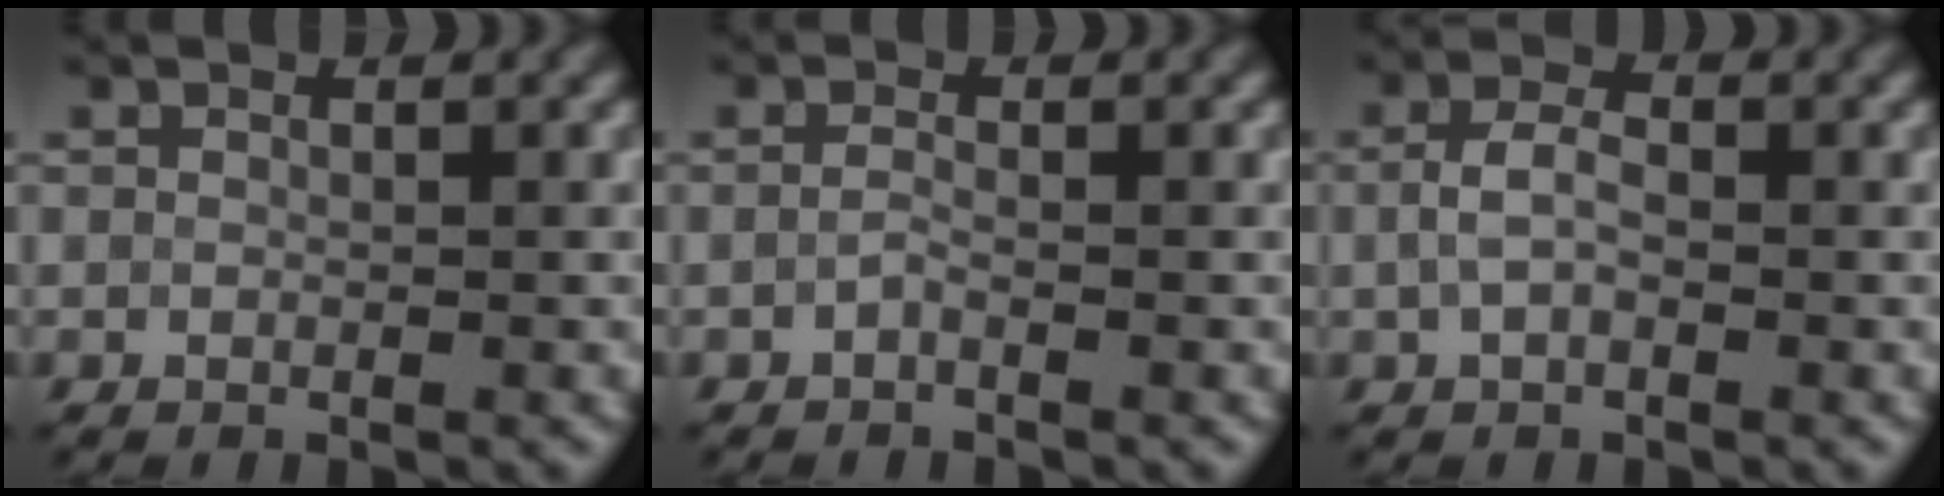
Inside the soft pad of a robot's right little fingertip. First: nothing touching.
{"total": 0.8, "force": [-0.5, 0.1, 0.6], "torque": [-0.015, -0.002, -0.011]}
{"total": 2.4, "force": [-0.1, 1.4, 1.9], "torque": [-0.044, 0.006, -0.006]}